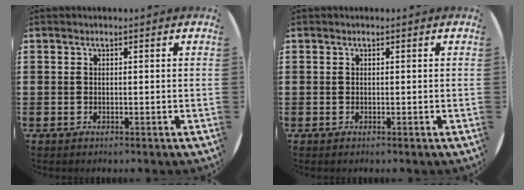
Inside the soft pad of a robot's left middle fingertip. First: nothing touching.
{"total": 0.0}